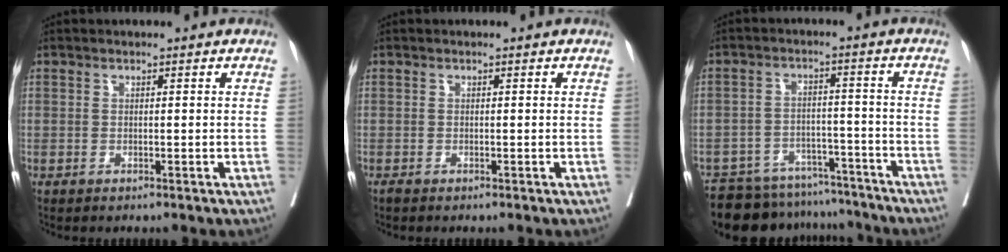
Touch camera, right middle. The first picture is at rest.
{"total": 0.0}
{"total": 14.4, "force": [-13.1, 5.4, 2.3], "torque": [-0.043, 0.017, -0.179]}